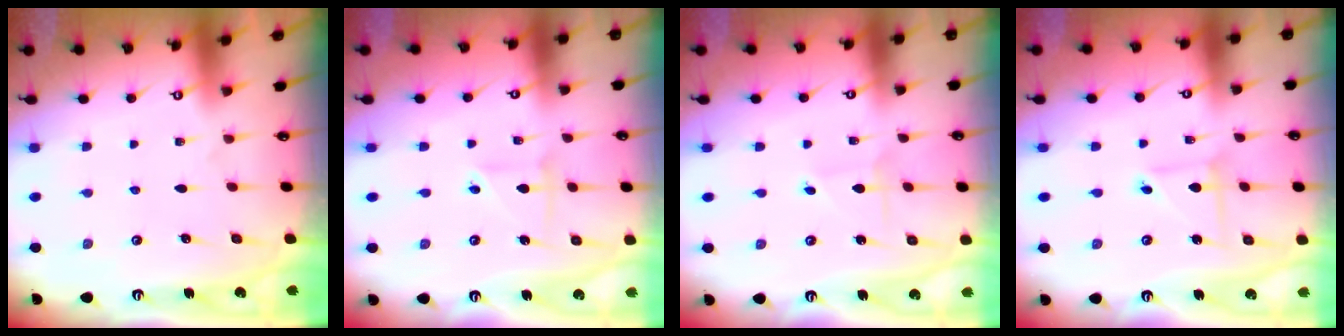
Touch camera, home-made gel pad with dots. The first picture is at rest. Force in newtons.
{"total": 2.8, "press": 2.7, "slide": 0.6}
{"total": 1.7, "press": 1.7, "slide": 0.1}
{"total": 3.1, "press": 3.1, "slide": 0.3}